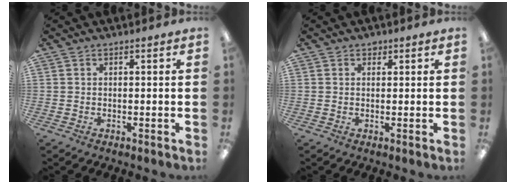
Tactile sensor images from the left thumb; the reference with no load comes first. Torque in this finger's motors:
{"motor_torque": [0.33, -0.22, 0.05, 0.10, 0.00]}